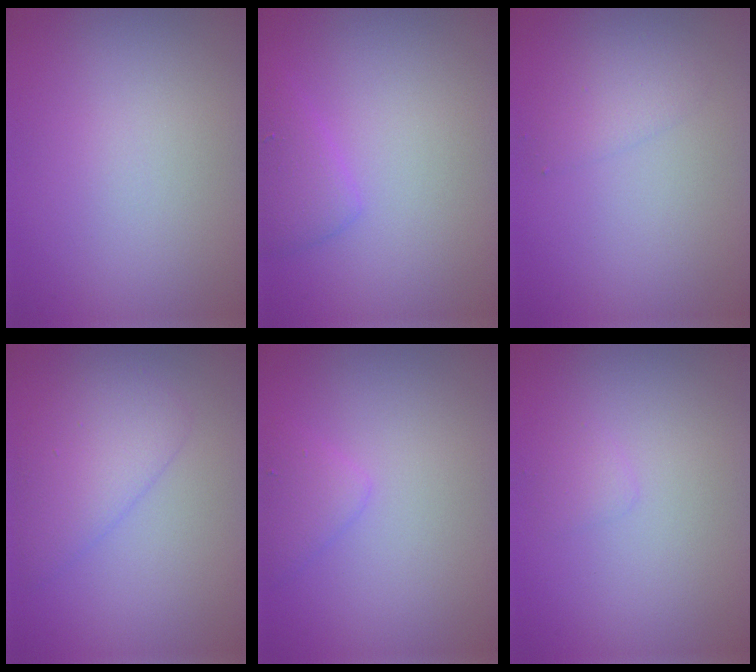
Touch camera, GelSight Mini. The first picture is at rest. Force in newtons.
{"total": 2.0, "press": 2.0, "slide": 0.2}
{"total": 1.5, "press": 1.5, "slide": 0.1}
{"total": 3.3, "press": 3.3, "slide": 0.2}
{"total": 1.7, "press": 1.7, "slide": 0.1}
{"total": 0.8, "press": 0.8, "slide": 0.1}